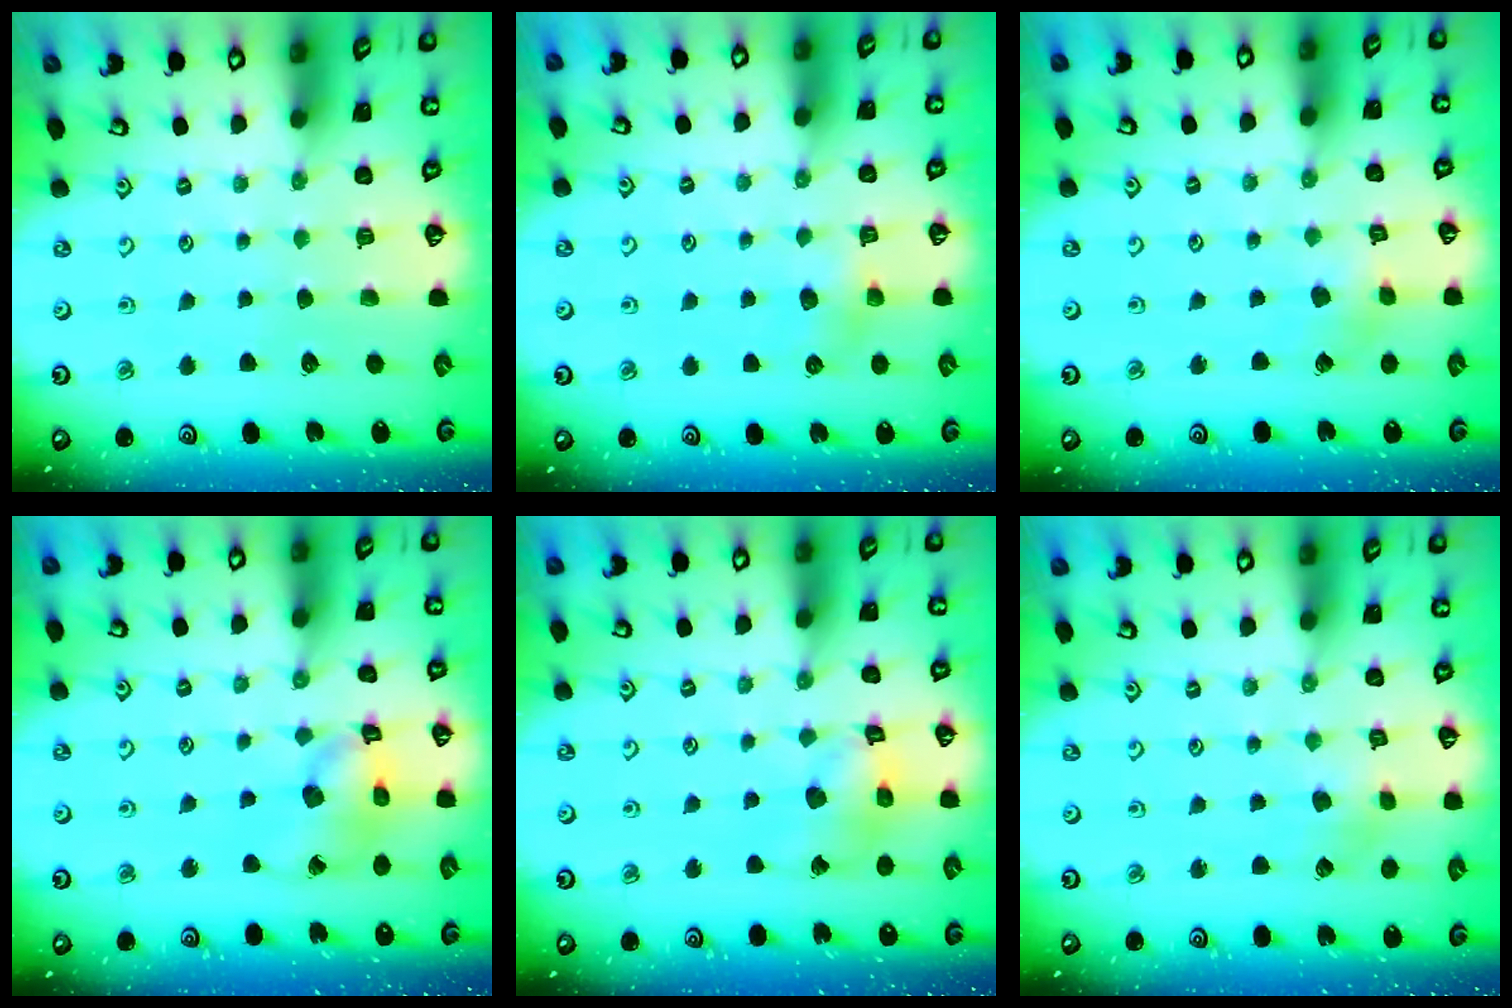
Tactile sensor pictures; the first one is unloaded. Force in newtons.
{"total": 4.4, "press": 4.3, "slide": 0.3}
{"total": 3.6, "press": 3.5, "slide": 0.4}
{"total": 13.1, "press": 12.9, "slide": 1.9}
{"total": 11.1, "press": 11.0, "slide": 1.2}
{"total": 2.6, "press": 2.6, "slide": 0.4}